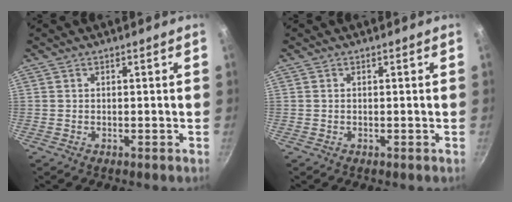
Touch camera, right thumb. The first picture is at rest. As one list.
[{"total": 0.0}]